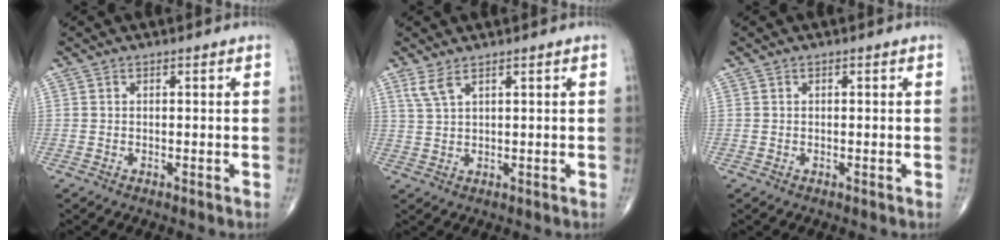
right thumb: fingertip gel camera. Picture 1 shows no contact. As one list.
[{"total": 3.0, "force": [2.0, 0.6, 2.1], "torque": [-0.053, -0.002, 0.051]}, {"total": 0.0}]